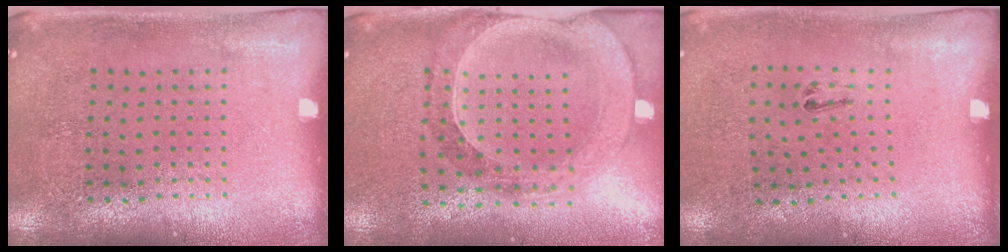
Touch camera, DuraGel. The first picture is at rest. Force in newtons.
{"total": 1.5, "press": 1.4, "slide": 0.4}
{"total": 0.6, "press": 0.2, "slide": 0.5}